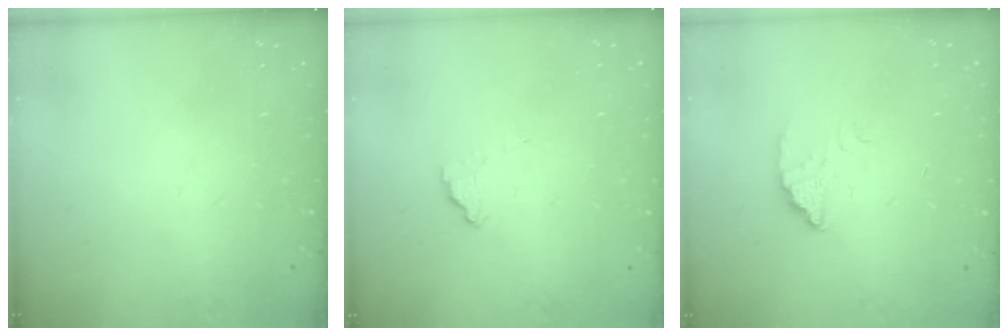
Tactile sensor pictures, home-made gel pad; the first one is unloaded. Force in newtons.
{"total": 3.1, "press": 3.1, "slide": 0.3}
{"total": 2.6, "press": 2.6, "slide": 0.2}